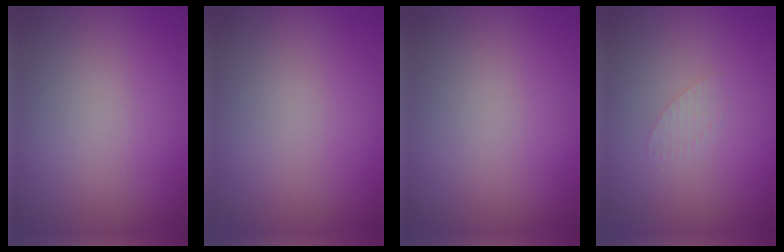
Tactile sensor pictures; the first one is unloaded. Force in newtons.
{"total": 0.0}
{"total": 0.0}
{"total": 1.0, "press": 1.0, "slide": 0.1}